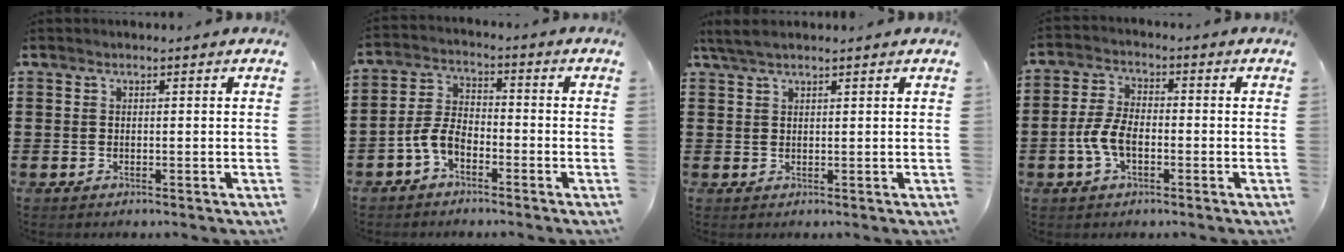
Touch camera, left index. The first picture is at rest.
{"total": 5.1, "force": [-3.0, 2.5, 3.2], "torque": [-0.085, 0.003, -0.065]}
{"total": 2.9, "force": [2.1, 0.6, 1.9], "torque": [-0.041, 0.004, 0.040]}
{"total": 5.9, "force": [-1.8, 3.0, 4.8], "torque": [-0.116, -0.002, -0.041]}